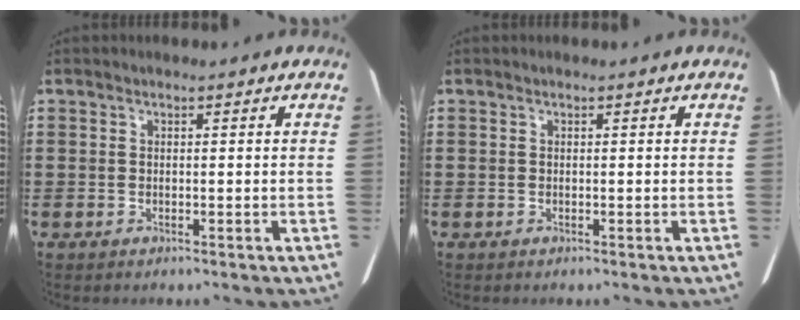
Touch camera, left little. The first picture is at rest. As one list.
[{"total": 0.0}]